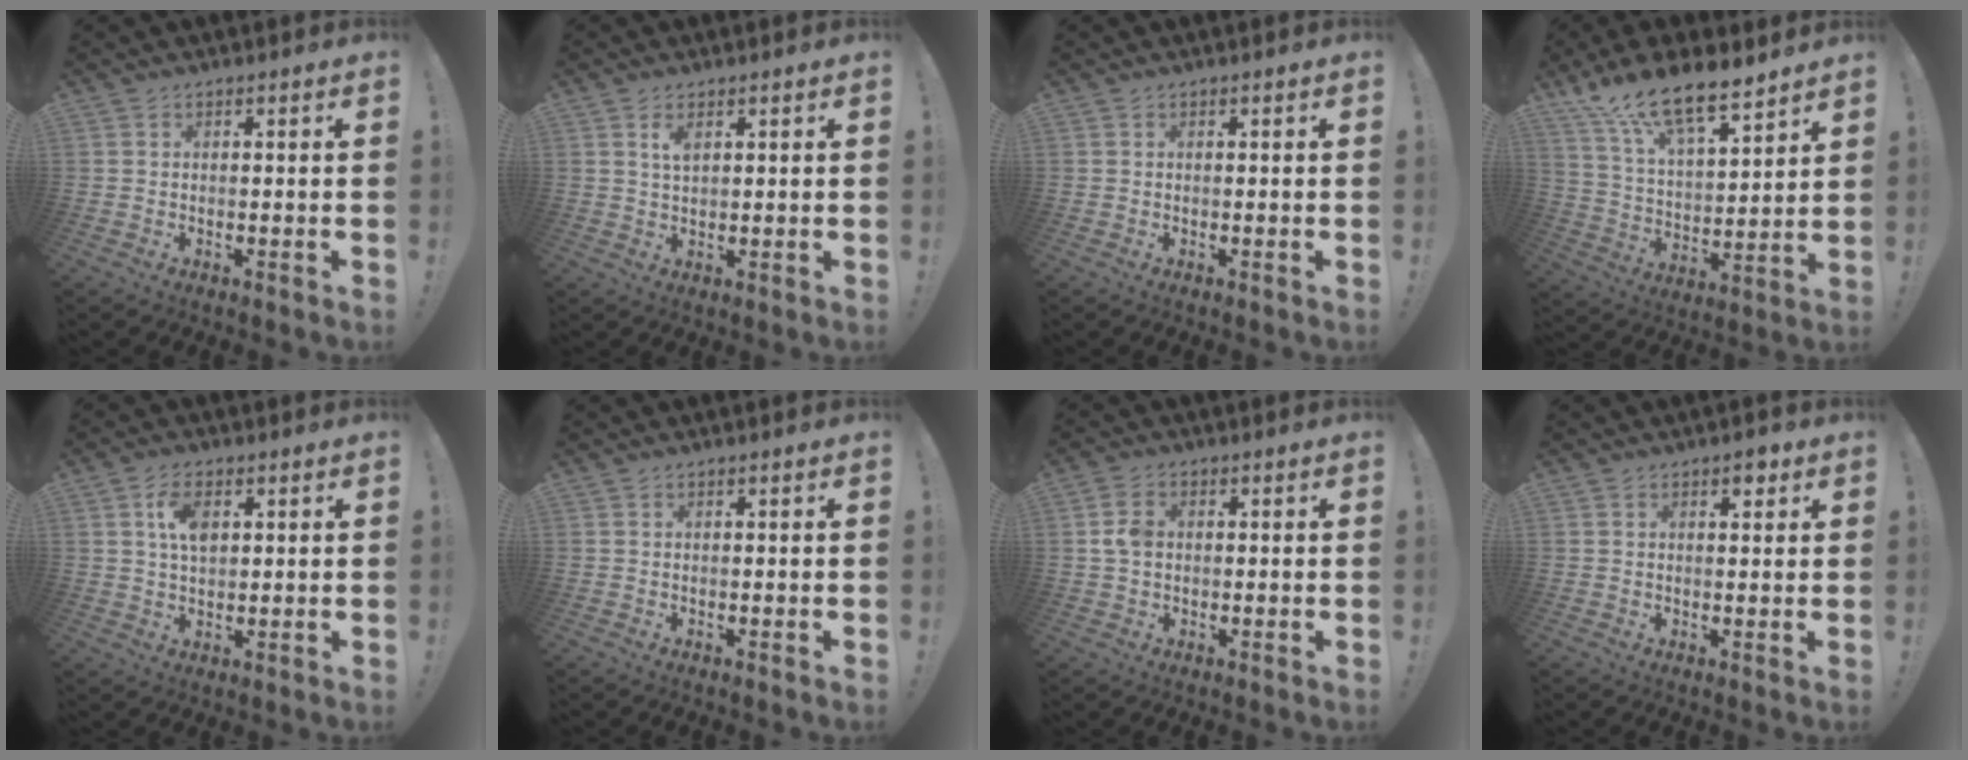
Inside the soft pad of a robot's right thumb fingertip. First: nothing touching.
{"total": 2.9, "force": [1.5, 1.3, 2.2], "torque": [-0.032, -0.007, 0.023]}
{"total": 0.0}
{"total": 15.7, "force": [12.6, 4.8, 8.1], "torque": [-0.147, -0.092, 0.228]}
{"total": 7.2, "force": [2.2, 4.1, 5.5], "torque": [-0.085, 0.000, 0.038]}
{"total": 0.0}
{"total": 4.9, "force": [0.4, 3.6, 3.4], "torque": [-0.064, 0.008, 0.009]}
{"total": 3.3, "force": [2.1, 1.7, 1.9], "torque": [-0.009, -0.010, 0.031]}